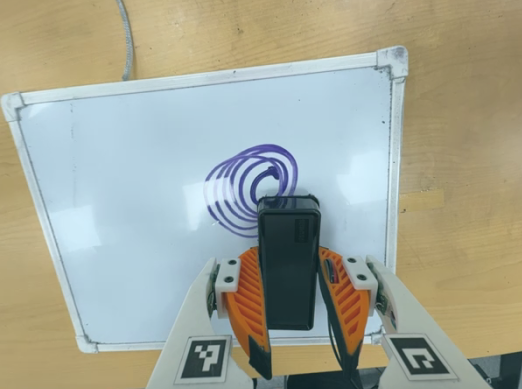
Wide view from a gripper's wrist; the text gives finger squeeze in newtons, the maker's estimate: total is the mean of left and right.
{"total": 4.4, "left": 3.2, "right": 5.6}